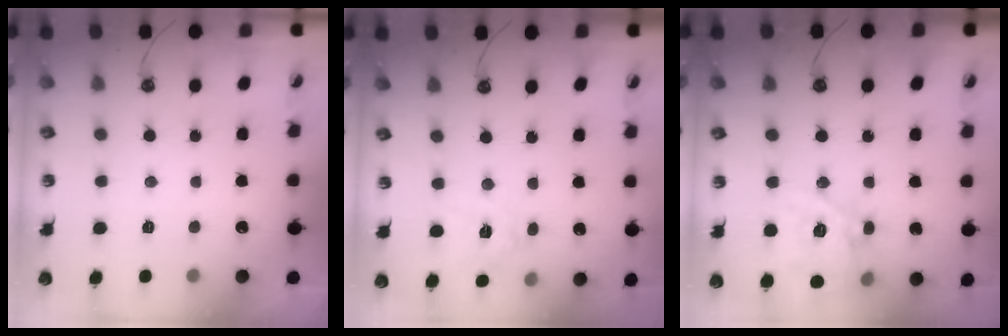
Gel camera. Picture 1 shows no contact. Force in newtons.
{"total": 9.0, "press": 9.0, "slide": 0.6}
{"total": 15.9, "press": 15.9, "slide": 1.4}